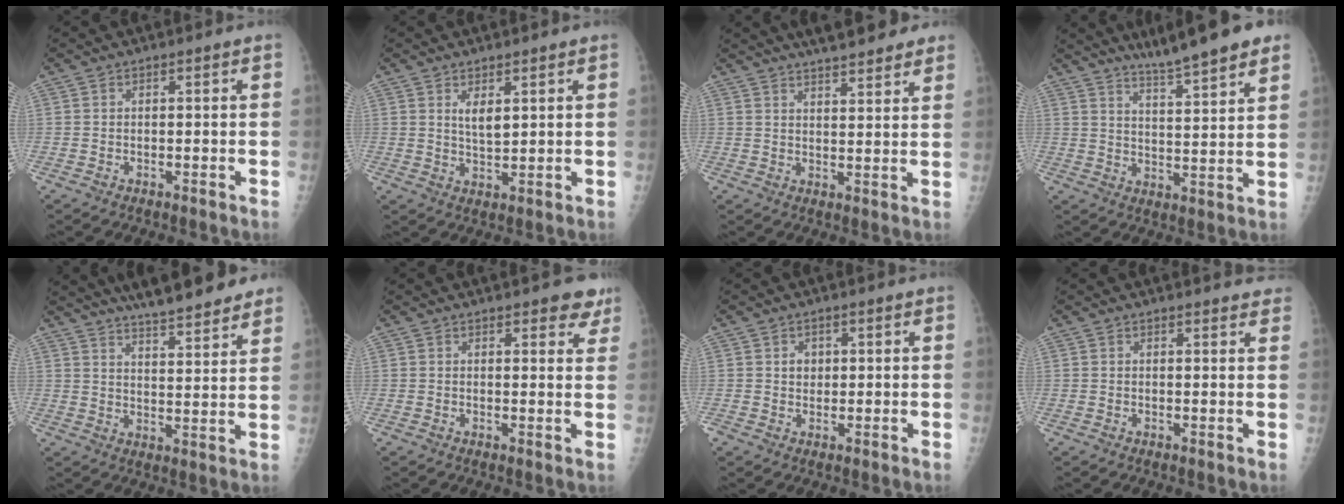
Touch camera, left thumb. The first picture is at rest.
{"total": 3.6, "force": [1.7, 1.4, 2.8], "torque": [-0.044, -0.016, 0.032]}
{"total": 12.7, "force": [10.4, 3.2, 6.6], "torque": [-0.067, -0.025, 0.132]}
{"total": 13.3, "force": [10.3, 1.4, 8.3], "torque": [-0.108, -0.046, 0.151]}
{"total": 16.5, "force": [13.6, 3.4, 8.7], "torque": [-0.105, -0.051, 0.190]}
{"total": 4.5, "force": [3.1, 2.0, 2.5], "torque": [0.003, -0.011, 0.033]}
{"total": 2.2, "force": [0.6, 1.9, 0.9], "torque": [0.001, -0.001, 0.008]}
{"total": 4.4, "force": [4.1, 1.1, 1.1], "torque": [0.009, -0.012, 0.032]}